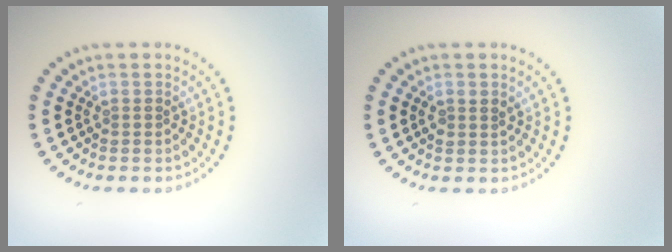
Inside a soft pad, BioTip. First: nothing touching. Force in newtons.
{"total": 1.0, "press": 0.9, "slide": 0.4}